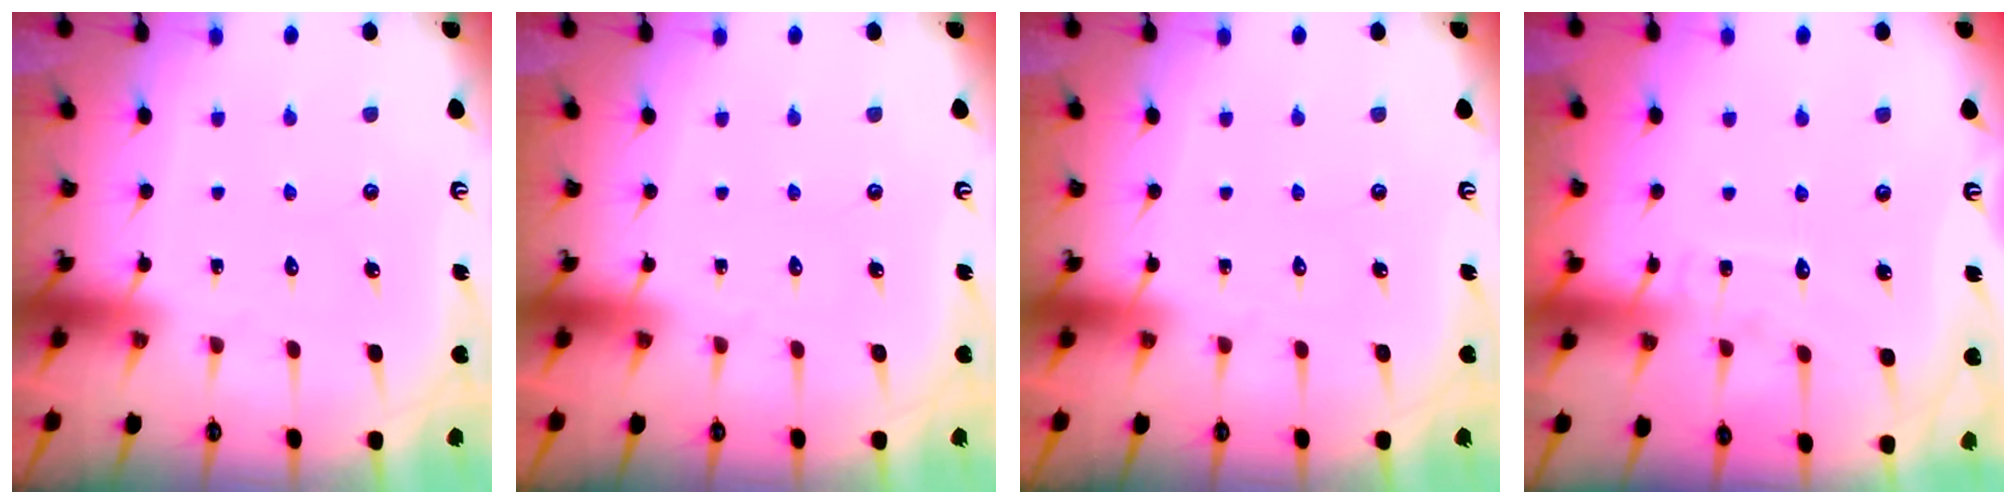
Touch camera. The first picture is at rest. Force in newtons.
{"total": 0.0}
{"total": 0.0}
{"total": 5.3, "press": 5.2, "slide": 0.5}